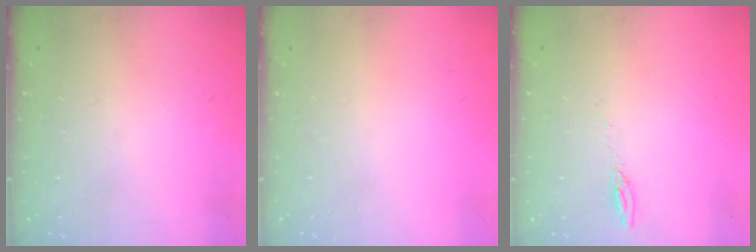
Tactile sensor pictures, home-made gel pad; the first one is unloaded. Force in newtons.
{"total": 0.0}
{"total": 2.7, "press": 2.7, "slide": 0.2}